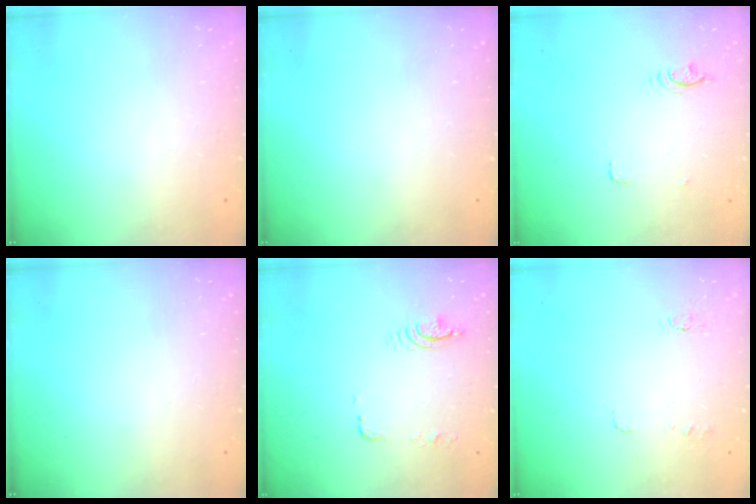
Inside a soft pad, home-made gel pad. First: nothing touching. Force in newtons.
{"total": 0.0}
{"total": 3.8, "press": 3.4, "slide": 1.6}
{"total": 0.0}
{"total": 6.7, "press": 6.7, "slide": 0.5}
{"total": 5.2, "press": 5.1, "slide": 0.5}